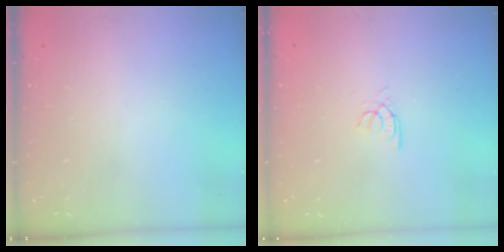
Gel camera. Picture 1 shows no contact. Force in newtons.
{"total": 3.6, "press": 3.5, "slide": 0.4}